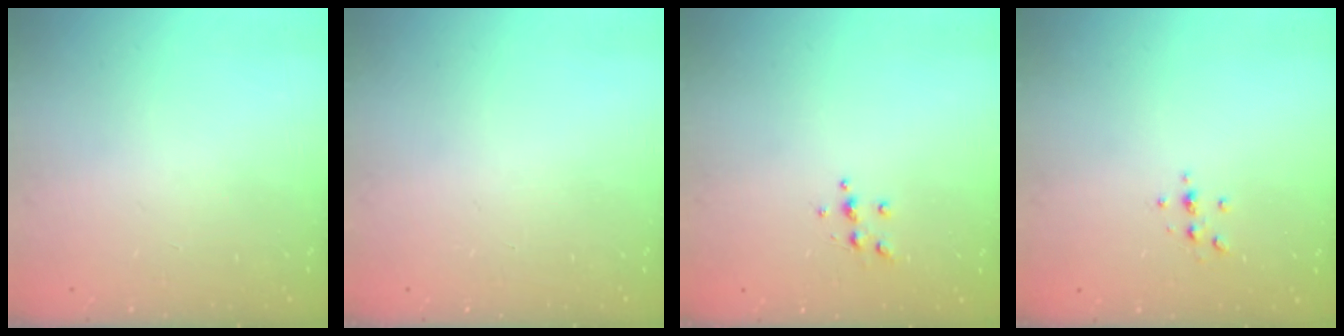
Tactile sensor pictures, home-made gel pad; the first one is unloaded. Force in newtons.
{"total": 0.0}
{"total": 4.3, "press": 4.3, "slide": 0.5}
{"total": 2.4, "press": 2.4, "slide": 0.3}